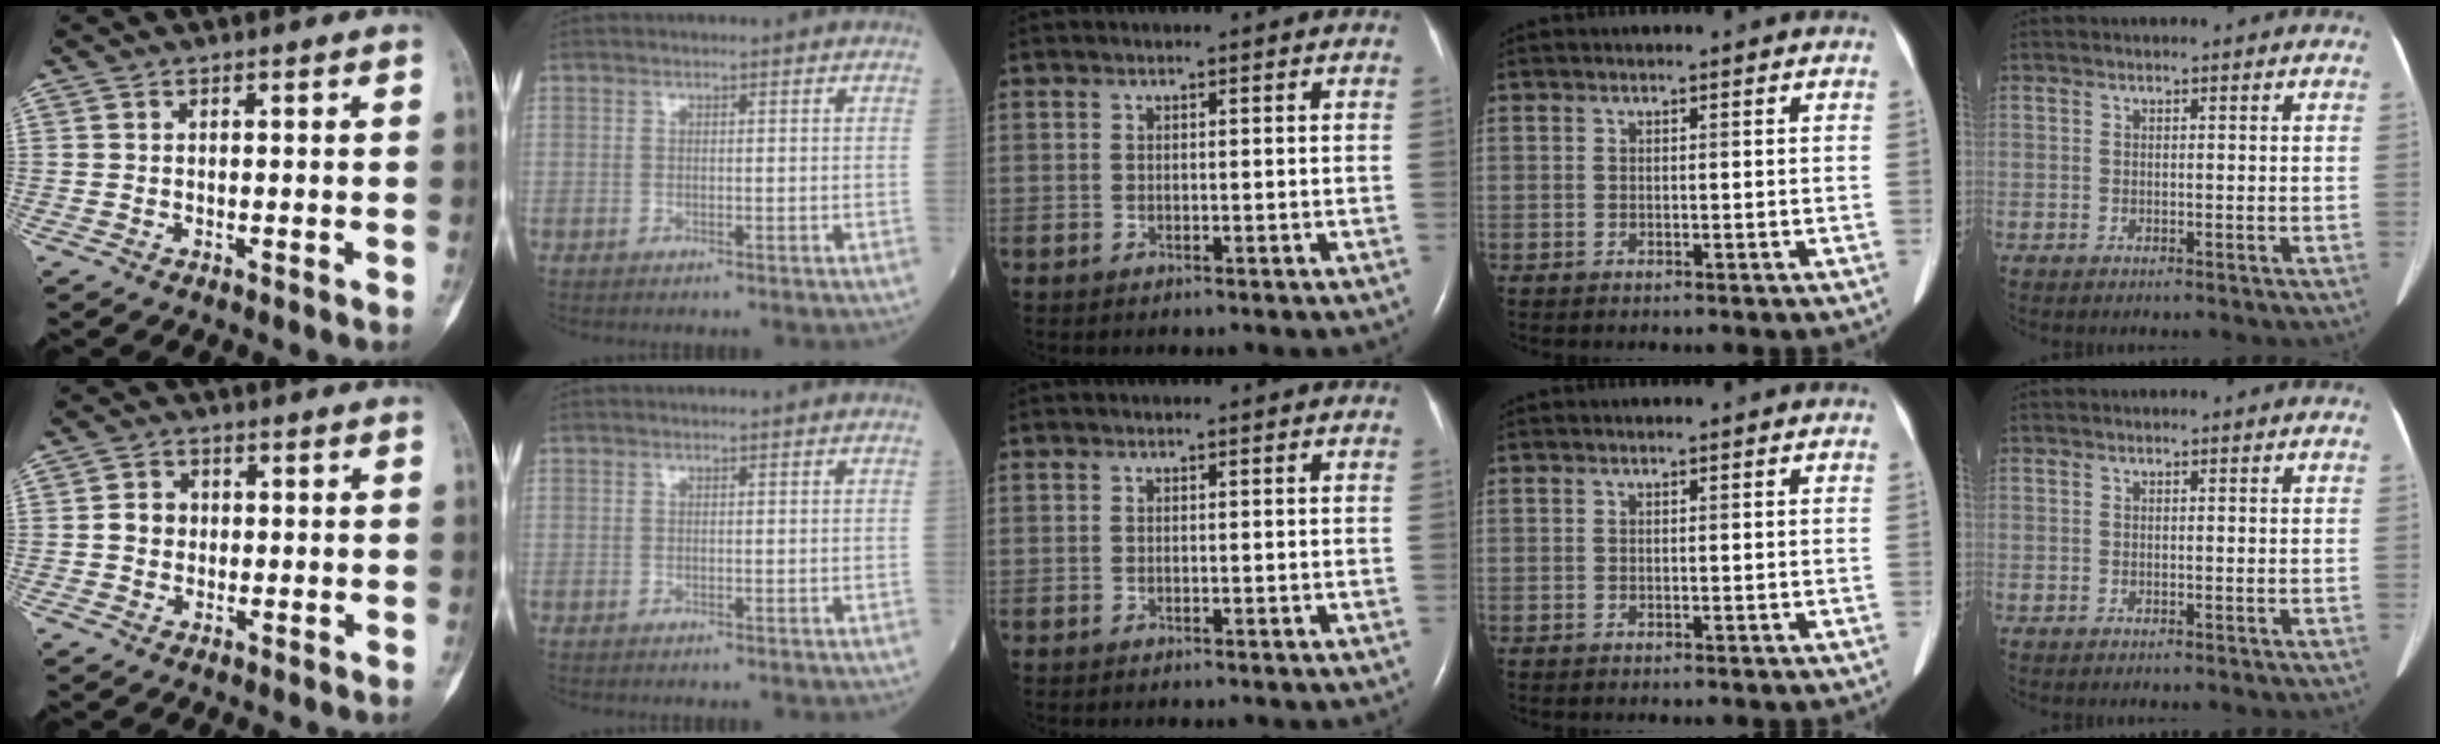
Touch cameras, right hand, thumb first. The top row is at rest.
{"thumb": {"total": 3.7, "force": [-0.1, 3.3, 1.6], "torque": [-0.012, 0.009, -0.006]}}